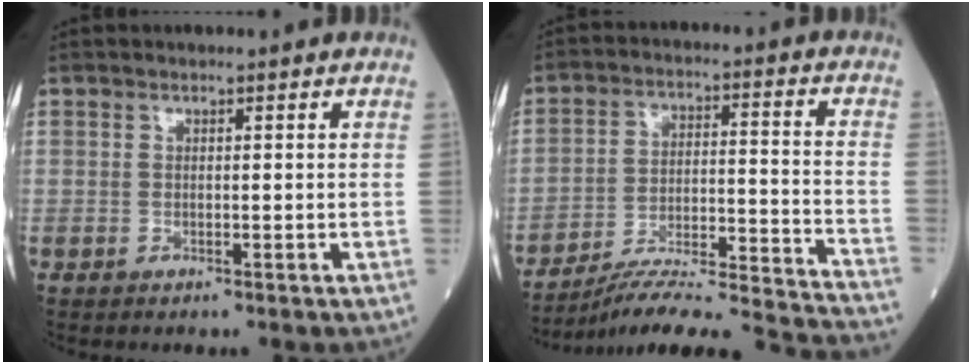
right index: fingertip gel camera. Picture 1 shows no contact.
{"total": 22.4, "force": [-20.9, -1.2, 7.9], "torque": [-0.084, -0.013, -0.300]}